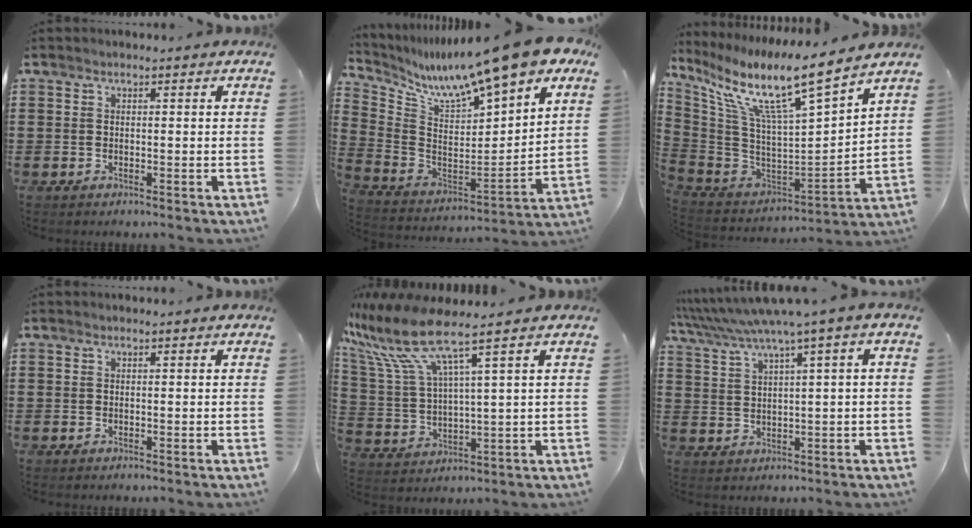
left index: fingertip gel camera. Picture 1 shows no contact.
{"total": 12.9, "force": [11.1, 0.8, 6.5], "torque": [-0.140, -0.081, 0.178]}
{"total": 11.8, "force": [8.7, 0.8, 8.0], "torque": [-0.175, -0.068, 0.139]}
{"total": 0.0}
{"total": 9.2, "force": [6.4, 1.0, 6.6], "torque": [-0.170, -0.040, 0.102]}
{"total": 4.5, "force": [2.6, -0.4, 3.6], "torque": [-0.086, -0.022, 0.039]}